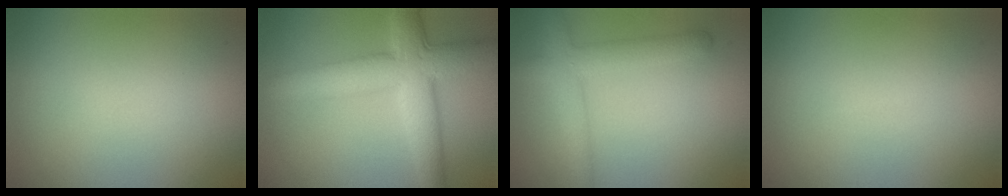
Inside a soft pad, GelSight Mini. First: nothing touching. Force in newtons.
{"total": 7.5, "press": 7.5, "slide": 0.2}
{"total": 3.9, "press": 3.9, "slide": 0.1}
{"total": 0.0}